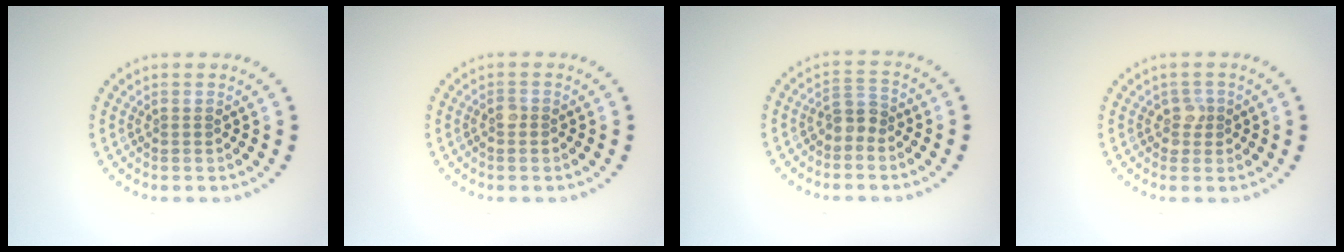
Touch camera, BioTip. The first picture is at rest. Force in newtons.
{"total": 0.8, "press": 0.7, "slide": 0.3}
{"total": 2.0, "press": 1.5, "slide": 1.3}
{"total": 1.6, "press": 1.3, "slide": 0.9}